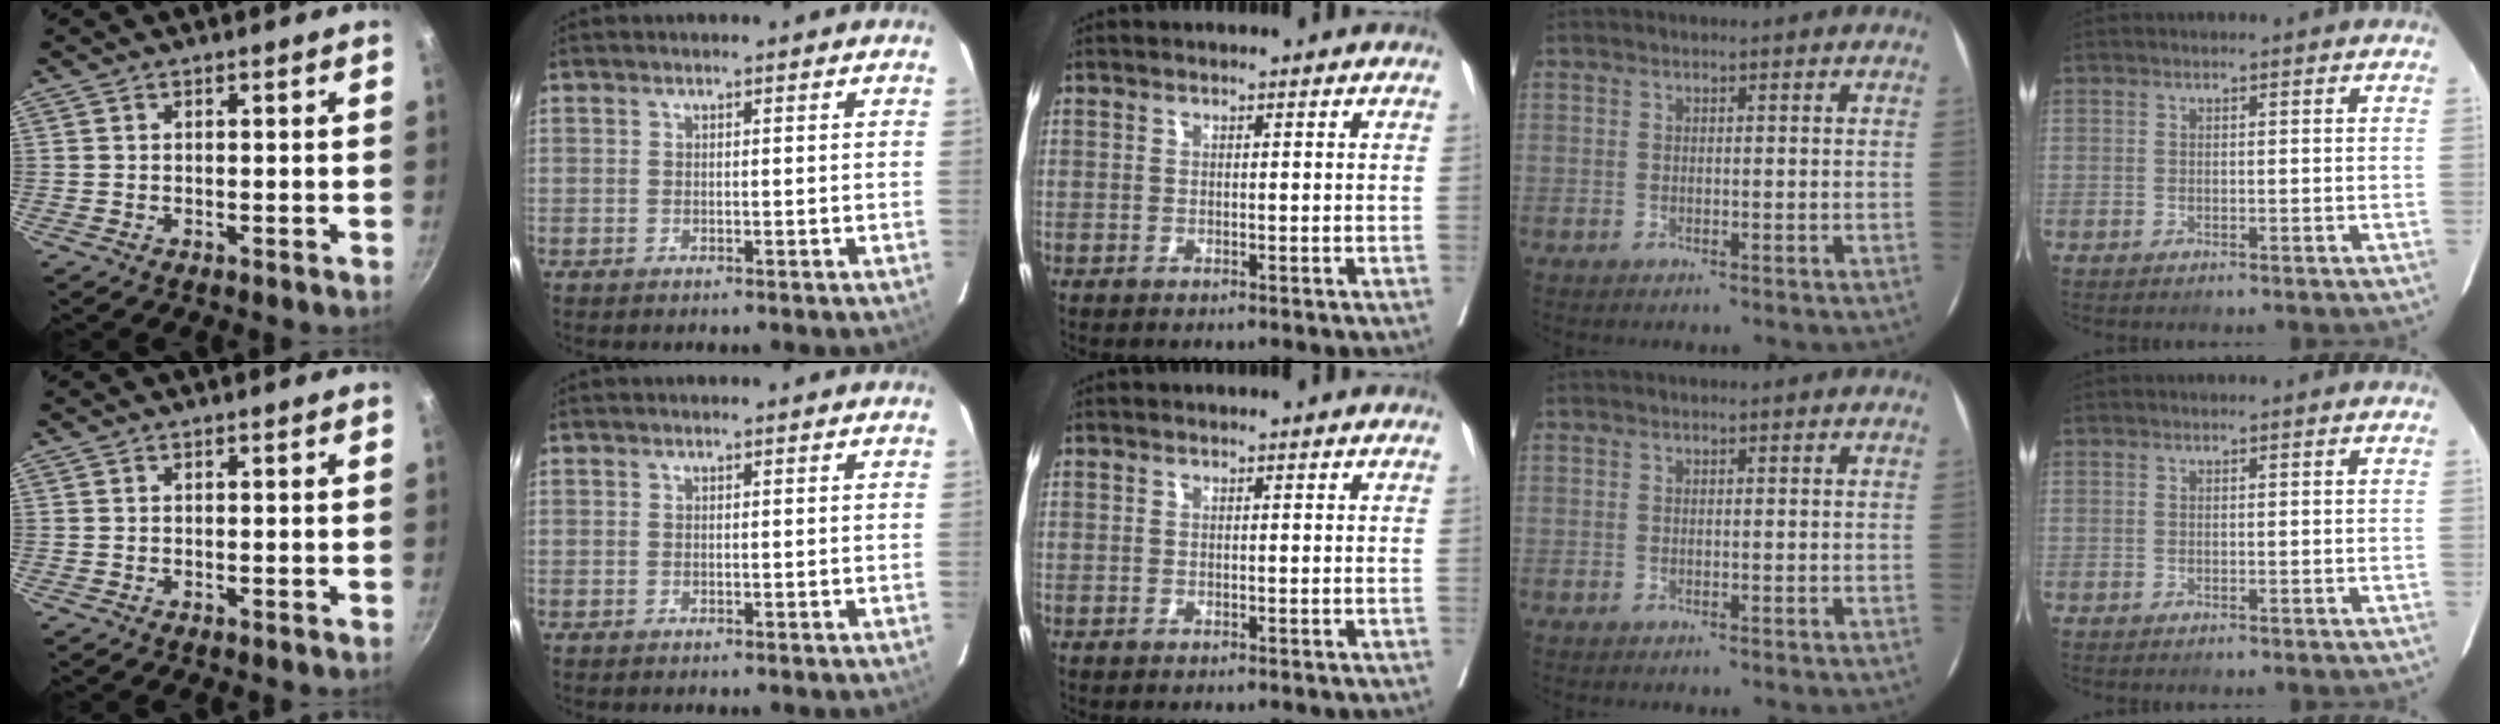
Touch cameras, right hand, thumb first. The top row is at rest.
{}